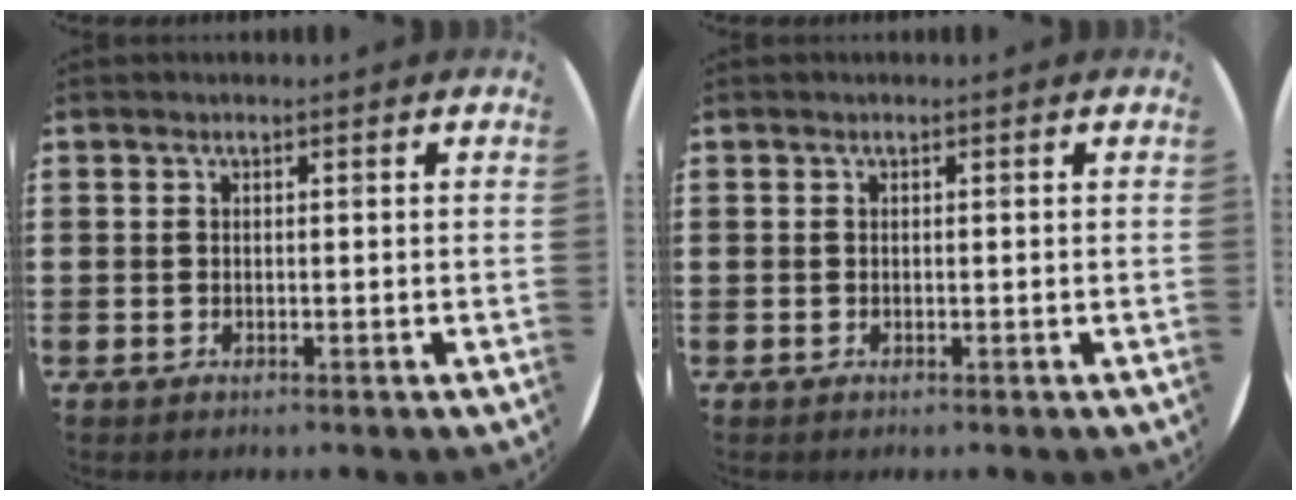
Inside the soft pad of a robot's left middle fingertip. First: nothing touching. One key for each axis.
{"total": 0.0}